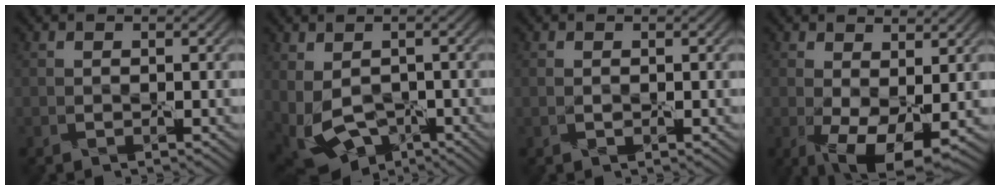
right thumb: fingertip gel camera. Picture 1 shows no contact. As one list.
[{"total": 9.3, "force": [-2.1, 6.4, 6.4], "torque": [-0.149, -0.041, -0.018]}, {"total": 0.9, "force": [-0.1, 0.6, 0.7], "torque": [-0.018, -0.002, 0.001]}, {"total": 7.2, "force": [-1.1, 3.4, 6.3], "torque": [-0.130, -0.017, -0.009]}]